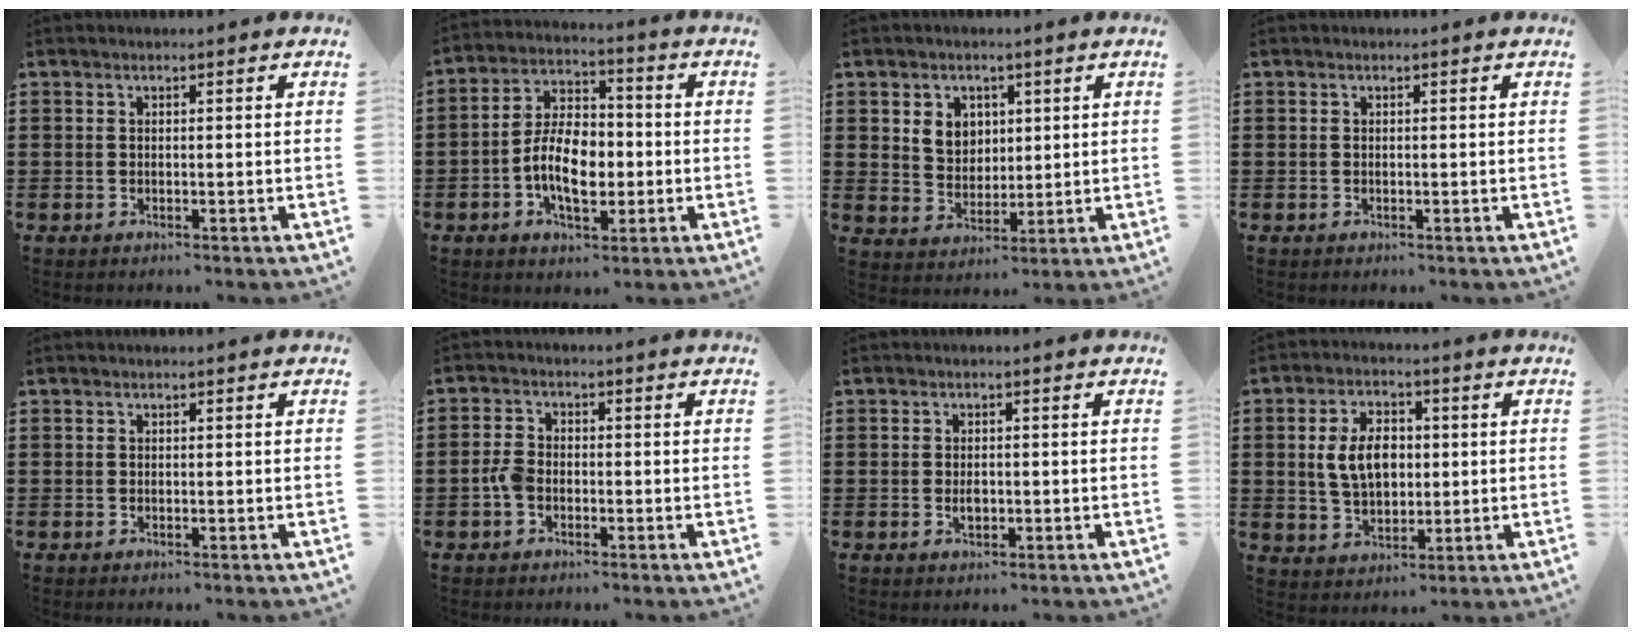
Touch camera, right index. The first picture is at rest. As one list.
[{"total": 8.8, "force": [-1.9, 5.0, 7.0], "torque": [-0.144, 0.006, -0.041]}, {"total": 4.9, "force": [1.9, 4.2, 1.7], "torque": [-0.043, 0.012, 0.032]}, {"total": 0.0}, {"total": 0.0}, {"total": 3.2, "force": [-1.0, 2.1, 2.1], "torque": [-0.062, -0.004, -0.025]}, {"total": 1.9, "force": [-0.2, 1.0, 1.6], "torque": [-0.030, 0.001, -0.004]}, {"total": 7.3, "force": [0.8, 4.8, 5.4], "torque": [-0.121, 0.009, 0.006]}]